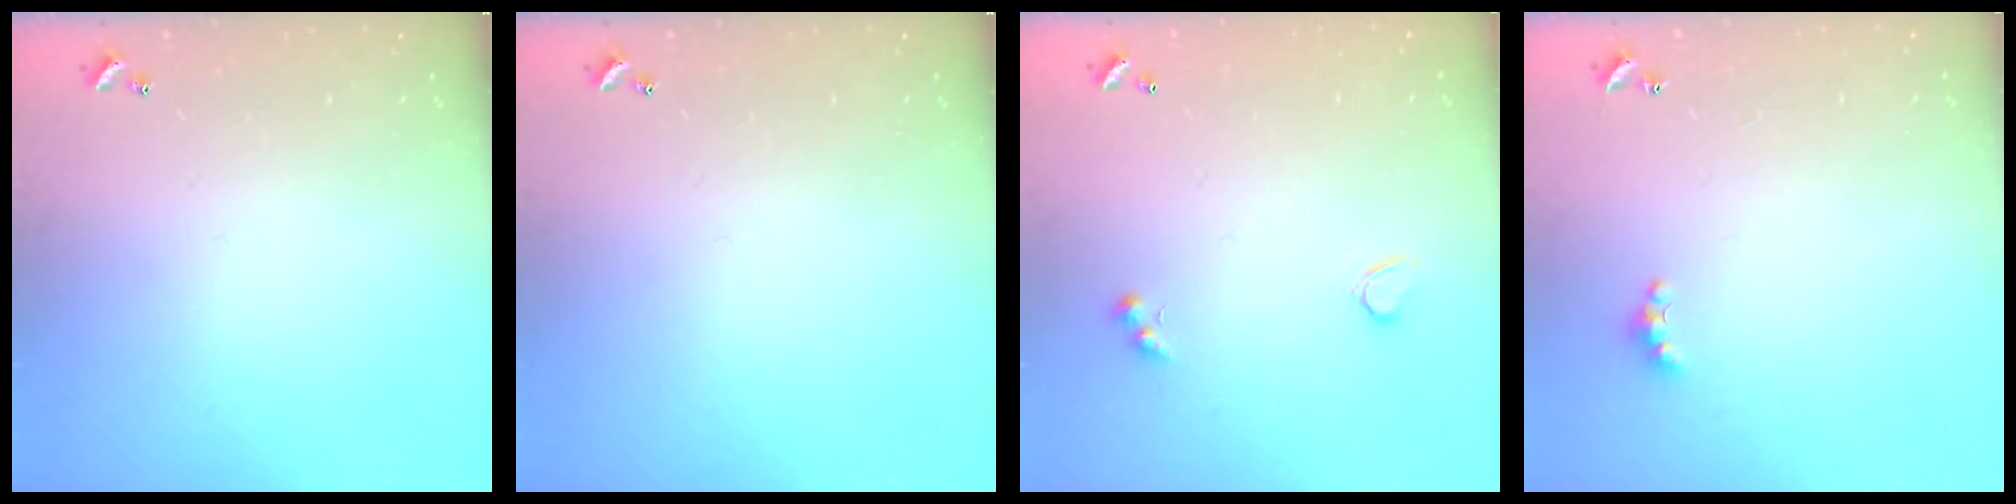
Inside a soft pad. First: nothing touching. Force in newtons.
{"total": 0.0}
{"total": 2.8, "press": 2.7, "slide": 1.0}
{"total": 2.8, "press": 2.8, "slide": 0.6}